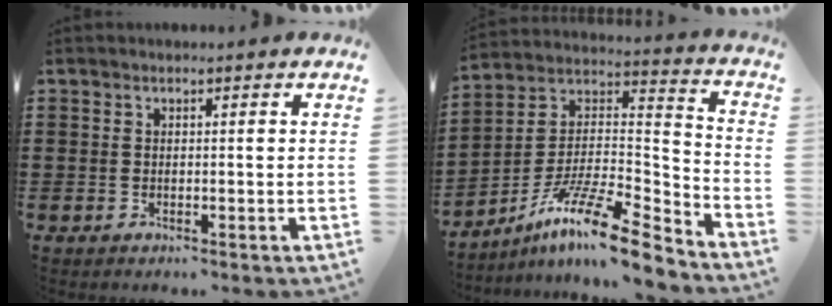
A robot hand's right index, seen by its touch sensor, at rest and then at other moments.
{"total": 12.9, "force": [-9.6, 2.0, 8.4], "torque": [-0.155, 0.015, -0.184]}